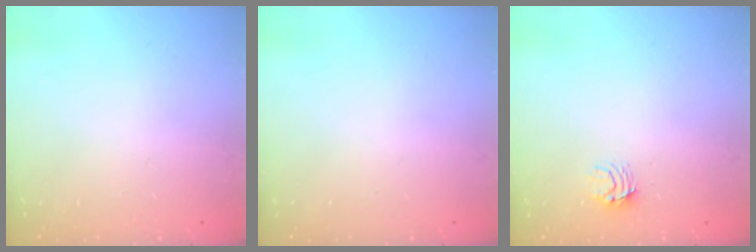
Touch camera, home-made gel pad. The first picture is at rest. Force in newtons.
{"total": 0.0}
{"total": 4.6, "press": 4.6, "slide": 0.5}